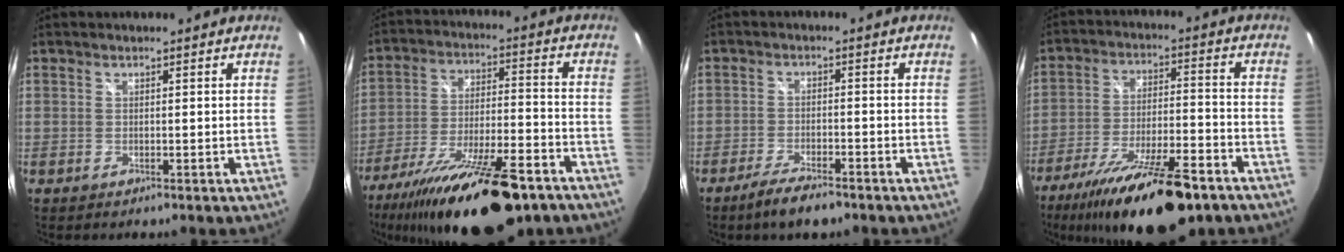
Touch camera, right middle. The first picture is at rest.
{"total": 24.9, "force": [-18.0, 6.9, 15.8], "torque": [-0.285, -0.049, -0.277]}
{"total": 5.8, "force": [-4.6, 1.2, 3.4], "torque": [-0.083, -0.007, -0.084]}
{"total": 21.3, "force": [-15.4, 5.5, 13.7], "torque": [-0.249, -0.039, -0.242]}